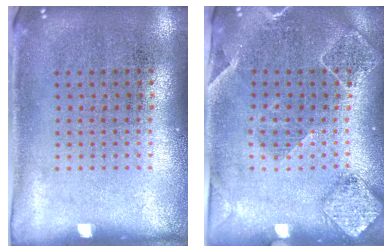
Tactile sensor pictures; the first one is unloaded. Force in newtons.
{"total": 1.8, "press": 1.7, "slide": 0.5}